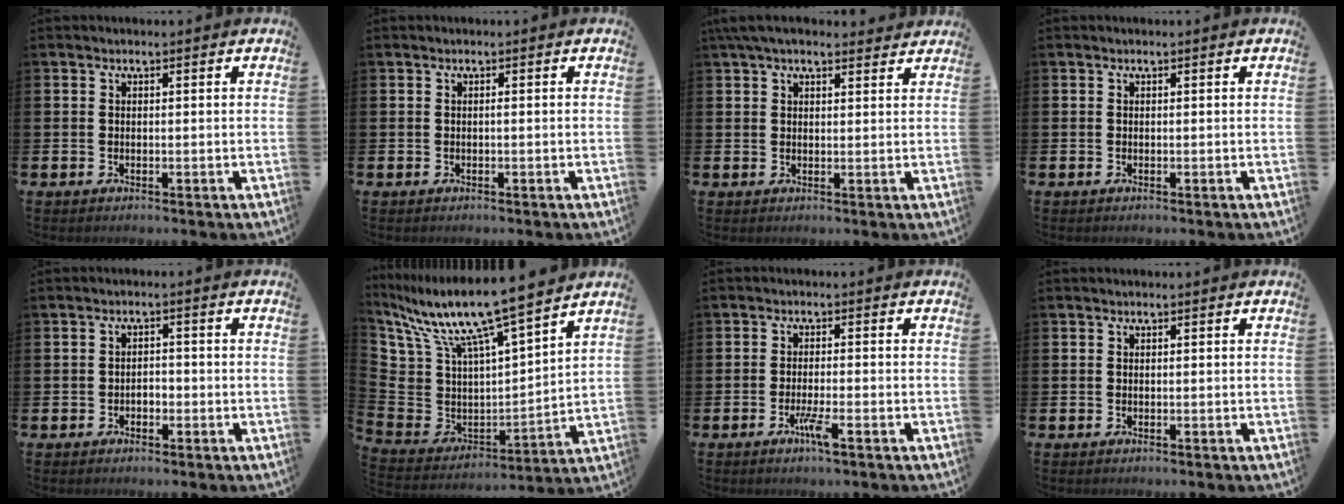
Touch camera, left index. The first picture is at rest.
{"total": 0.0}
{"total": 4.1, "force": [3.5, 1.3, 1.7], "torque": [-0.040, -0.007, 0.066]}
{"total": 0.0}
{"total": 1.3, "force": [-0.7, 1.0, 0.6], "torque": [-0.005, -0.002, -0.018]}
{"total": 11.4, "force": [10.3, 1.6, 4.7], "torque": [-0.142, -0.073, 0.176]}
{"total": 2.6, "force": [-1.5, 0.2, 2.1], "torque": [-0.040, -0.001, -0.026]}
{"total": 0.0}